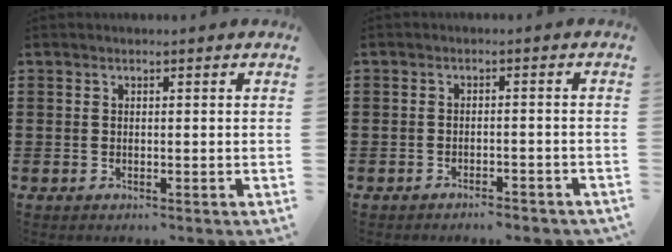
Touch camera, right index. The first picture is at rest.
{"total": 2.0, "force": [-1.9, 0.1, 0.3], "torque": [-0.011, 0.001, -0.041]}